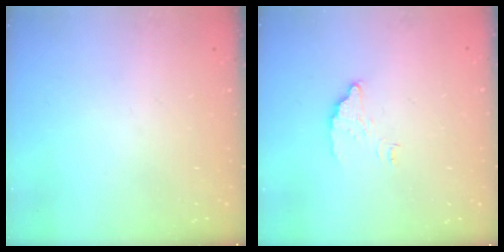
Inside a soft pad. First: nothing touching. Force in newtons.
{"total": 3.6, "press": 3.6, "slide": 0.2}